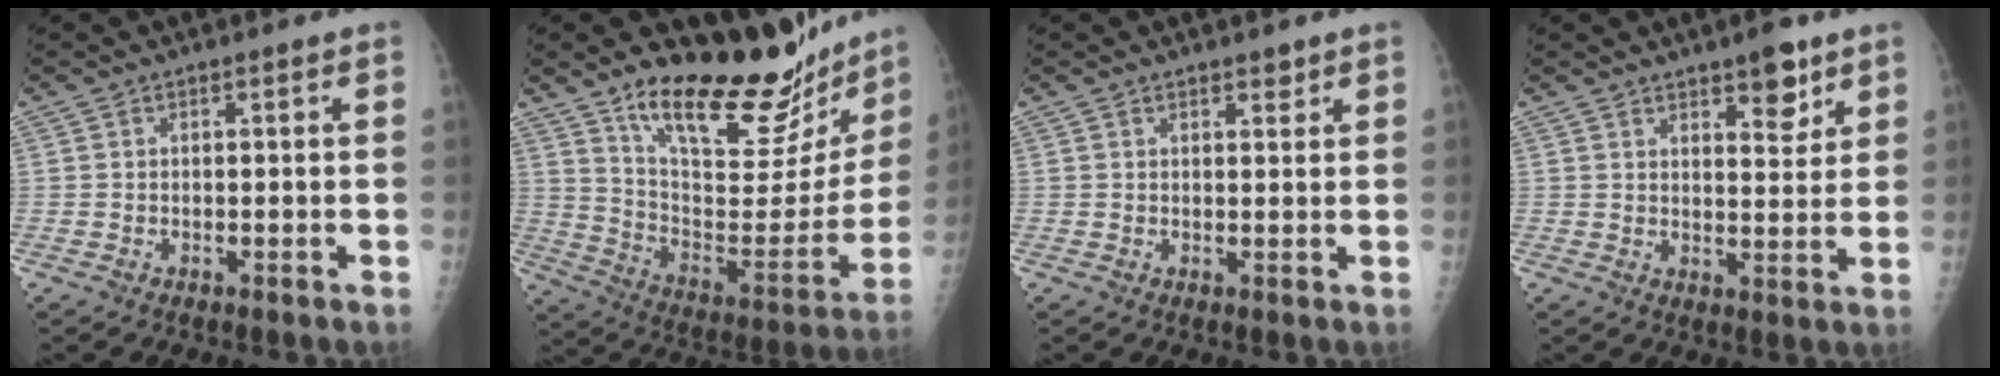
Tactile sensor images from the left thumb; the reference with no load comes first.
{"total": 25.2, "force": [20.9, 7.8, 11.8], "torque": [-0.133, -0.129, 0.316]}
{"total": 1.8, "force": [1.4, 0.7, 0.8], "torque": [-0.004, -0.009, 0.019]}
{"total": 6.7, "force": [4.4, 2.6, 4.3], "torque": [-0.039, -0.028, 0.062]}